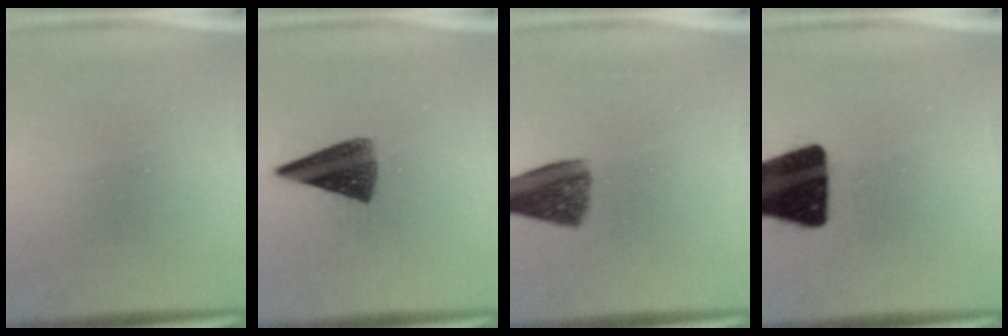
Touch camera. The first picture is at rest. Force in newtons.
{"total": 8.0}
{"total": 7.3}
{"total": 19.3}